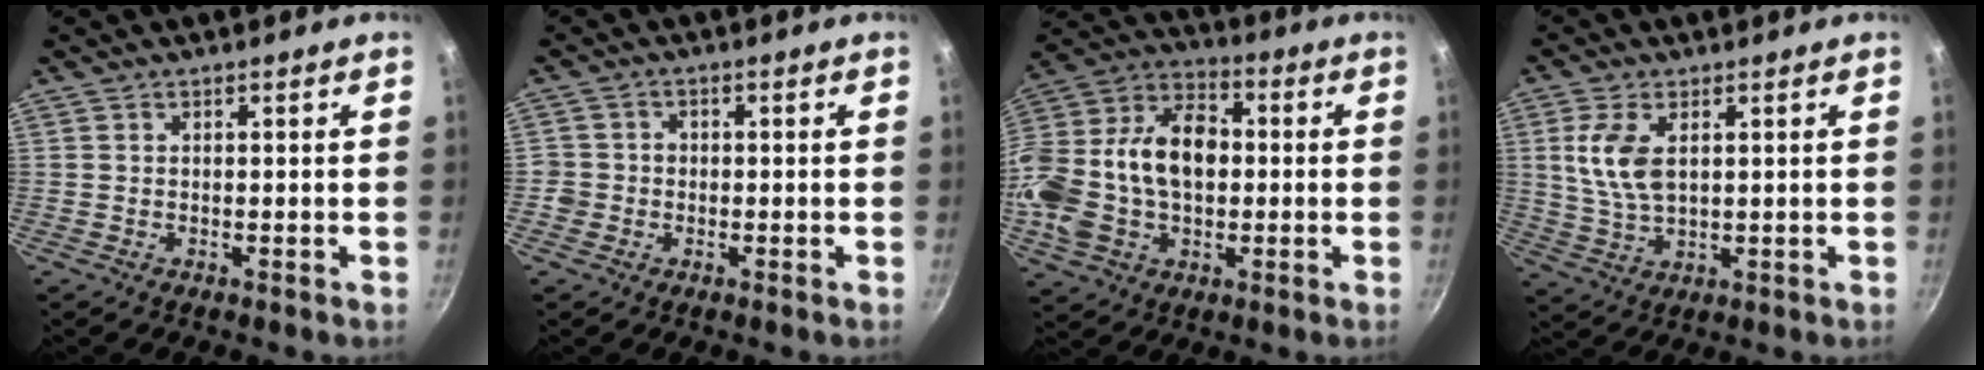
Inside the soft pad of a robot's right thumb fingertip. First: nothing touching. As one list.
[{"total": 4.4, "force": [-1.3, 3.9, 1.6], "torque": [-0.010, 0.015, -0.033]}, {"total": 23.3, "force": [-0.4, 15.9, 17.0], "torque": [-0.315, 0.050, -0.012]}, {"total": 8.2, "force": [2.1, 4.4, 6.6], "torque": [-0.130, -0.009, 0.044]}]